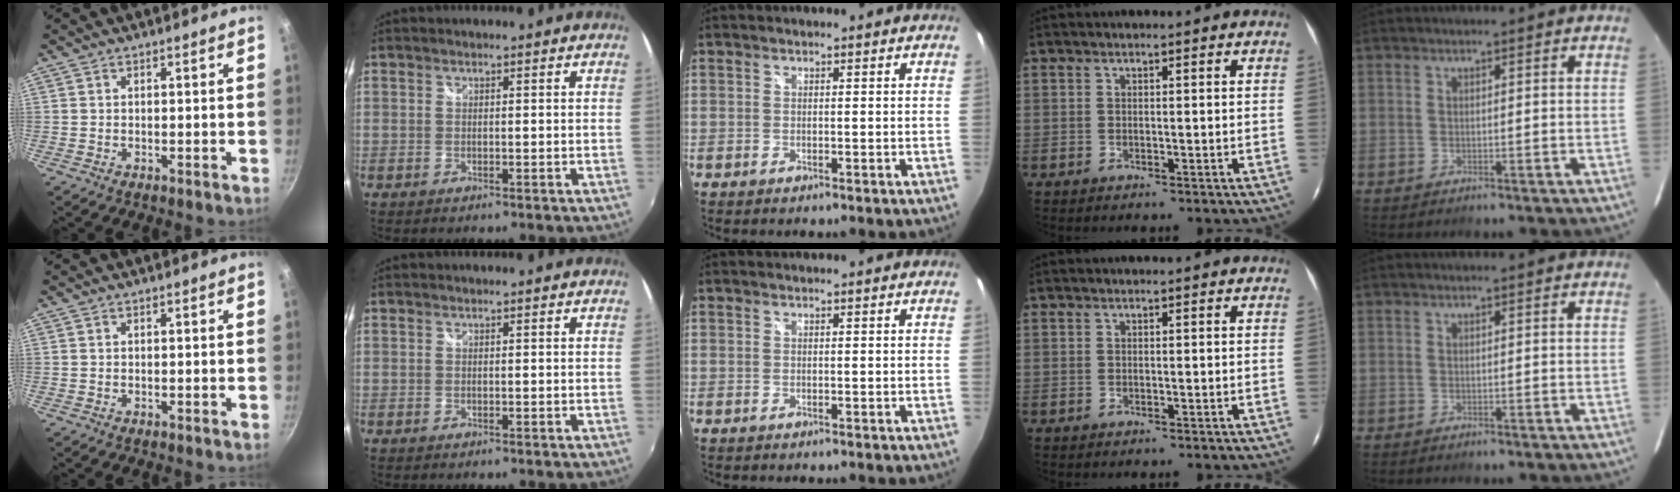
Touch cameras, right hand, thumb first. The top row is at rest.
{}